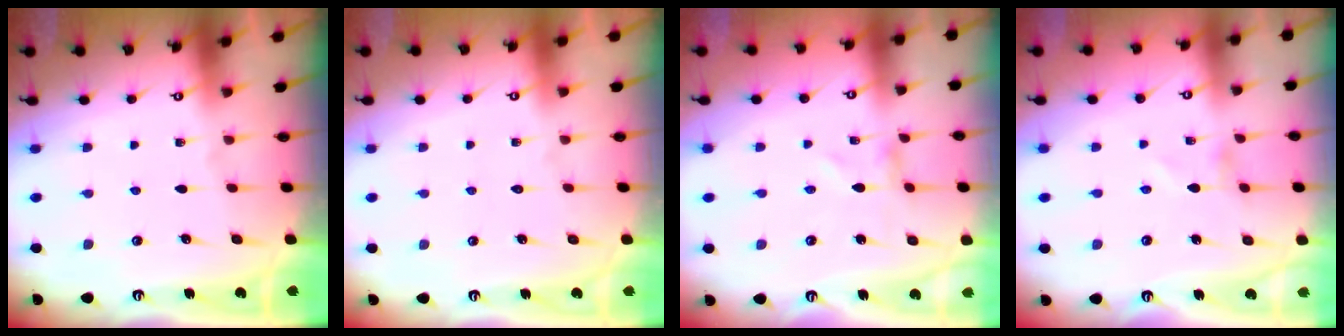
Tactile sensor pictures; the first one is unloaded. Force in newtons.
{"total": 1.8, "press": 1.8, "slide": 0.2}
{"total": 0.0}
{"total": 1.4, "press": 1.4, "slide": 0.1}